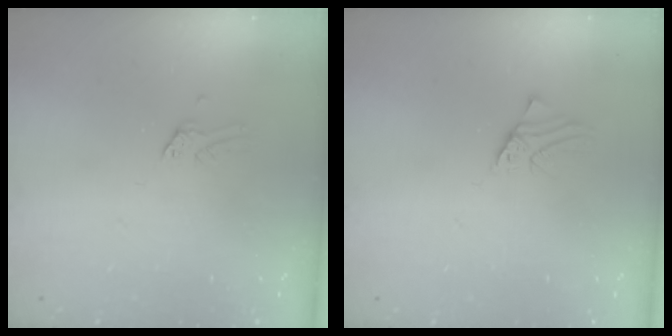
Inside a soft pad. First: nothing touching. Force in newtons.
{"total": 1.4, "press": 1.3, "slide": 0.1}